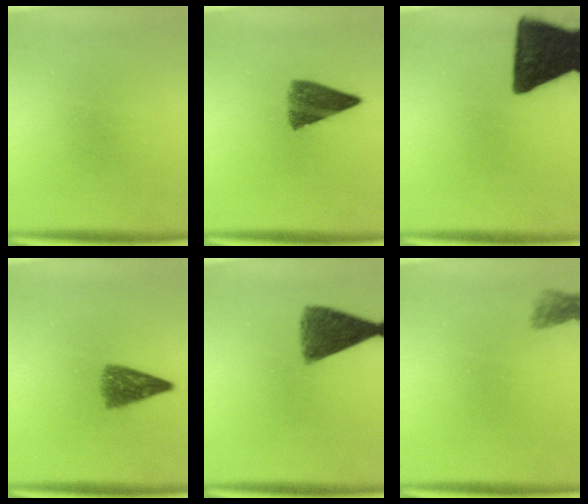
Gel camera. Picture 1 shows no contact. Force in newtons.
{"total": 6.7}
{"total": 15.8}
{"total": 4.8}
{"total": 7.8}
{"total": 1.7}